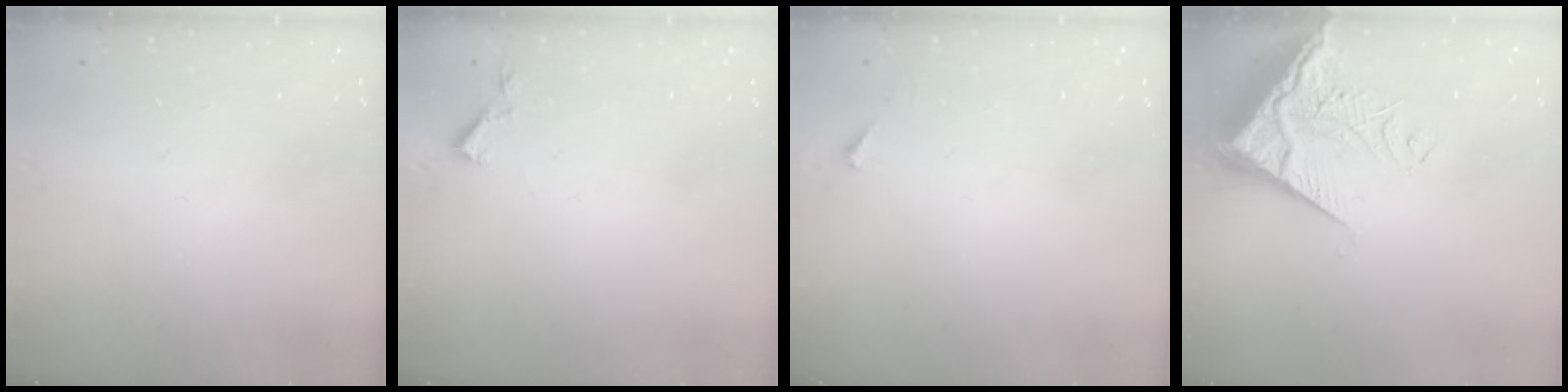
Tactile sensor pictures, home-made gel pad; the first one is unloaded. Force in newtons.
{"total": 2.9, "press": 2.9, "slide": 0.5}
{"total": 3.4, "press": 3.4, "slide": 0.4}
{"total": 7.5, "press": 7.4, "slide": 1.0}